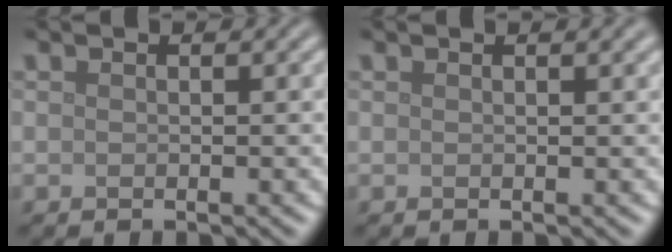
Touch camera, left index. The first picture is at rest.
{"total": 1.2, "force": [0.7, 0.4, 0.9], "torque": [-0.007, 0.004, 0.009]}